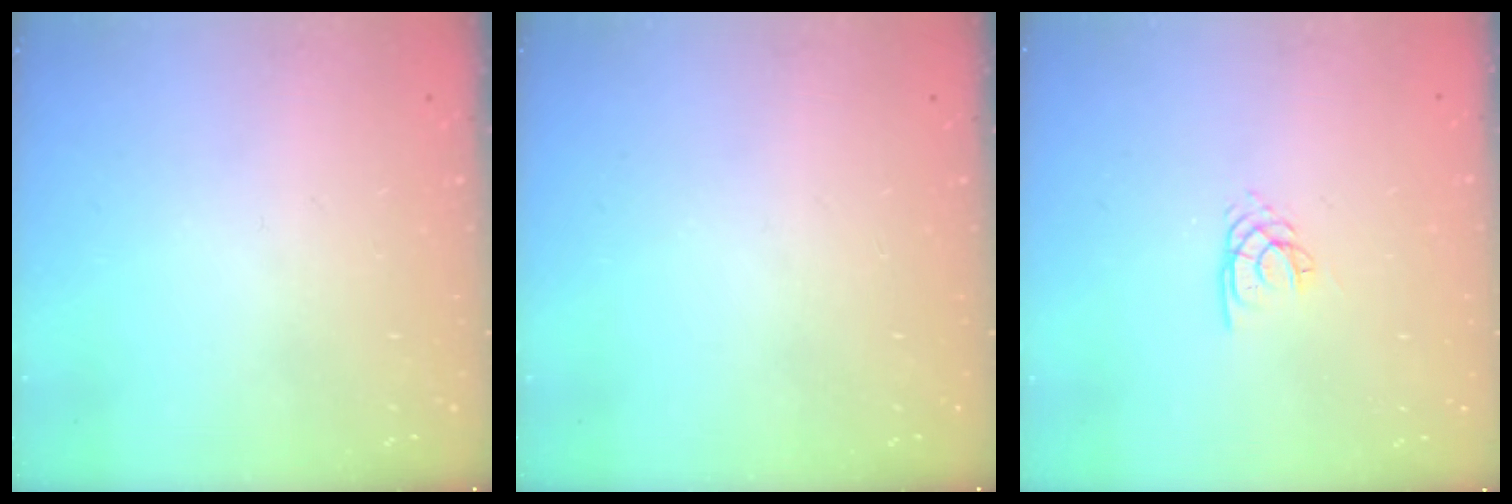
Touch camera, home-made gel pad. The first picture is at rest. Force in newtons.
{"total": 0.0}
{"total": 1.9, "press": 1.8, "slide": 0.3}